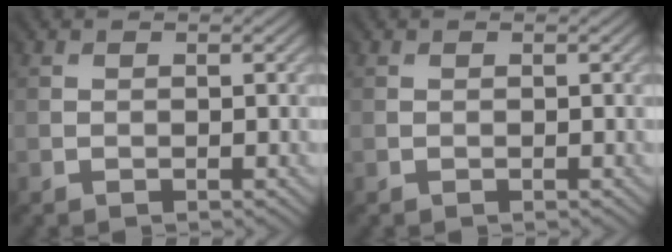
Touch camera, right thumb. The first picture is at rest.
{"total": 0.0}